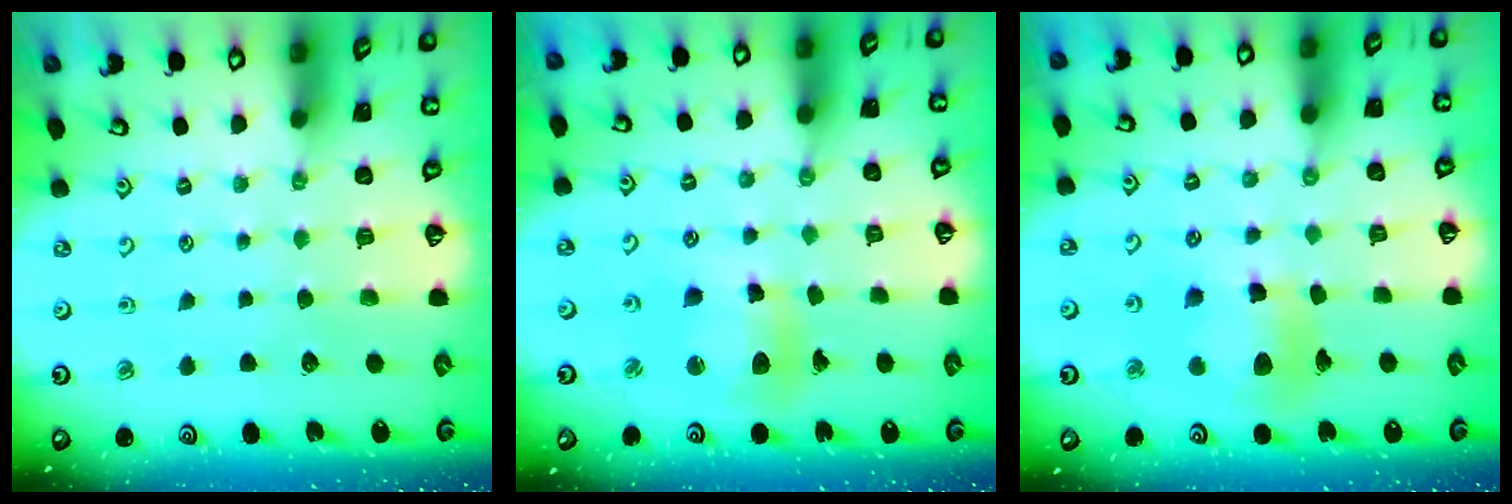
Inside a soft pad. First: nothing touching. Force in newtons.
{"total": 11.6, "press": 11.4, "slide": 2.2}
{"total": 11.6, "press": 11.5, "slide": 1.2}